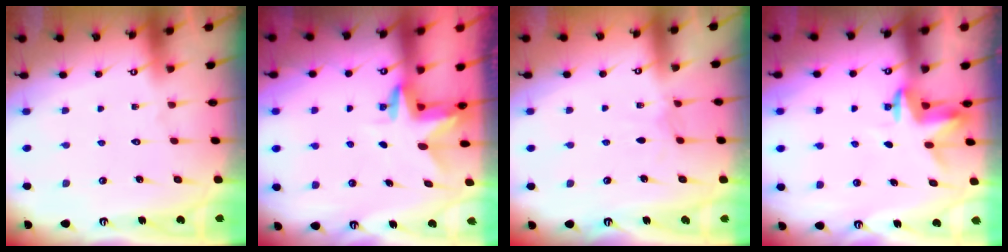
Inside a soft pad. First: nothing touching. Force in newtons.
{"total": 2.8, "press": 2.8, "slide": 0.1}
{"total": 3.0, "press": 3.0, "slide": 0.3}
{"total": 3.3, "press": 3.3, "slide": 0.2}